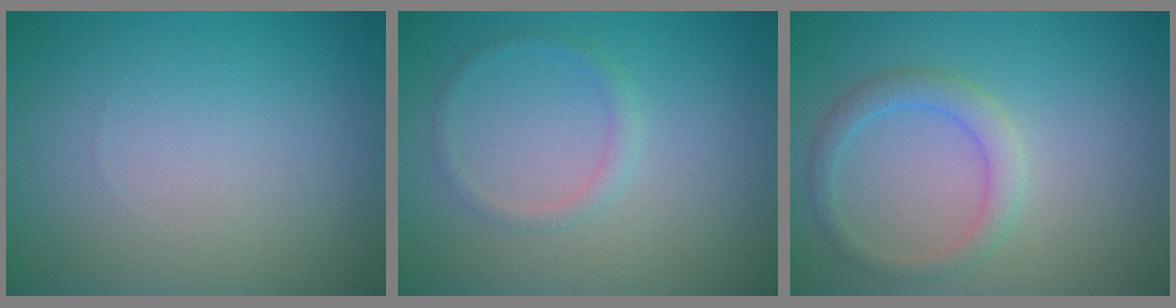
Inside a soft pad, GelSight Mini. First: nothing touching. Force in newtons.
{"total": 1.2, "press": 1.2, "slide": 0.0}
{"total": 2.3, "press": 2.3, "slide": 0.2}